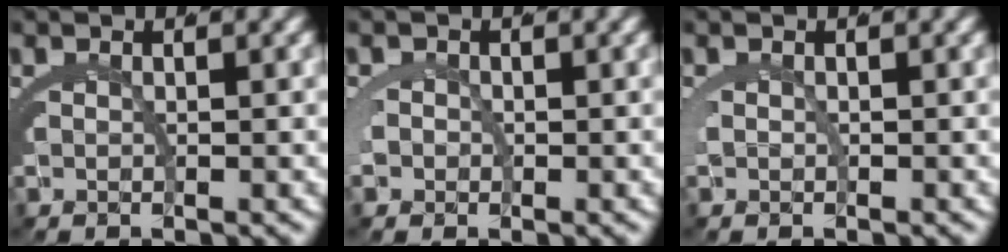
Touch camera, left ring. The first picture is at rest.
{"total": 1.1, "force": [-0.3, 1.0, 0.4], "torque": [-0.019, -0.004, -0.006]}
{"total": 0.0}